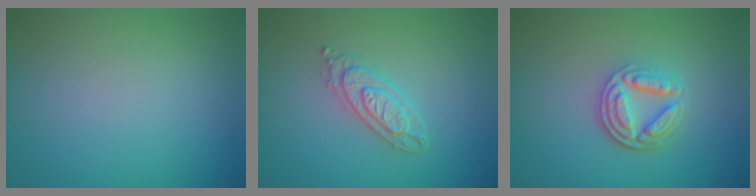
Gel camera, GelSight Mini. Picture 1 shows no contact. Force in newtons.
{"total": 2.6, "press": 2.5, "slide": 0.5}
{"total": 4.5, "press": 3.4, "slide": 2.9}